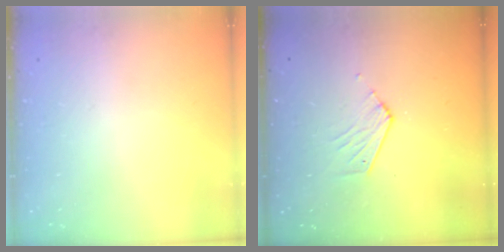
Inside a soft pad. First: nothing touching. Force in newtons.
{"total": 4.3, "press": 4.3, "slide": 0.4}